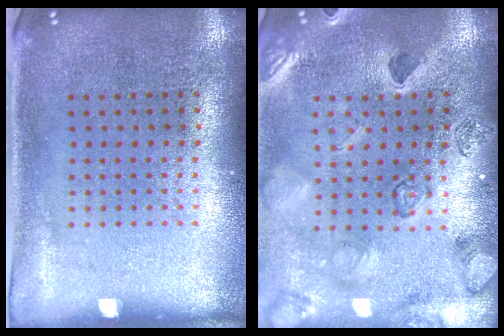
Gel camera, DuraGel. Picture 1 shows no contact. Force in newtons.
{"total": 2.4, "press": 2.4, "slide": 0.4}